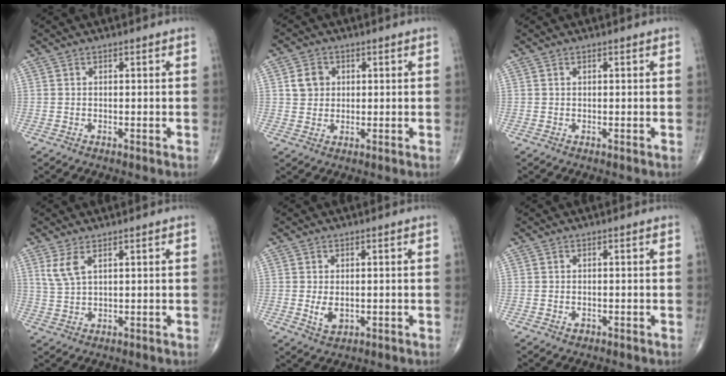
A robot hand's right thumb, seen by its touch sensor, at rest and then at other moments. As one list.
[{"total": 4.5, "force": [1.1, 3.9, 1.9], "torque": [-0.014, -0.001, 0.018]}, {"total": 0.0}, {"total": 4.1, "force": [2.1, 1.6, 3.1], "torque": [-0.070, -0.004, 0.052]}, {"total": 3.3, "force": [-0.2, 2.1, 2.6], "torque": [-0.040, -0.006, 0.003]}, {"total": 0.9, "force": [-0.4, 0.7, 0.4], "torque": [-0.004, 0.003, -0.003]}]